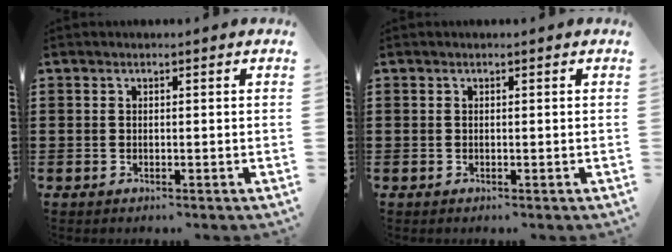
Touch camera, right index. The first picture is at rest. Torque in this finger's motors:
{"motor_torque": [0.00, 0.00, 0.00, 0.00]}